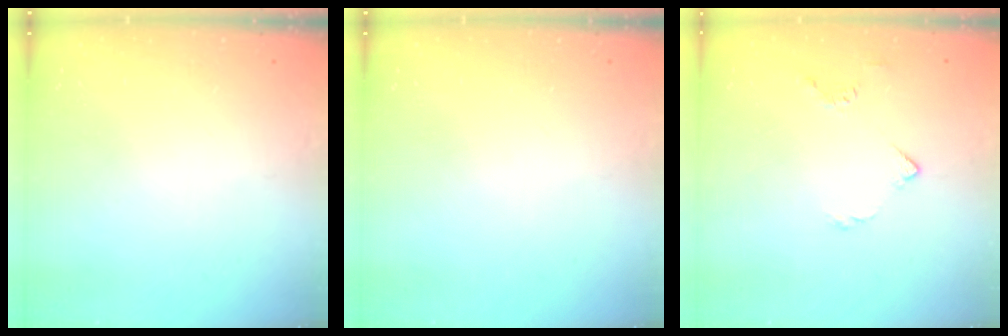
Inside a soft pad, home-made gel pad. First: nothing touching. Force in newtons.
{"total": 0.0}
{"total": 4.8, "press": 4.7, "slide": 0.9}